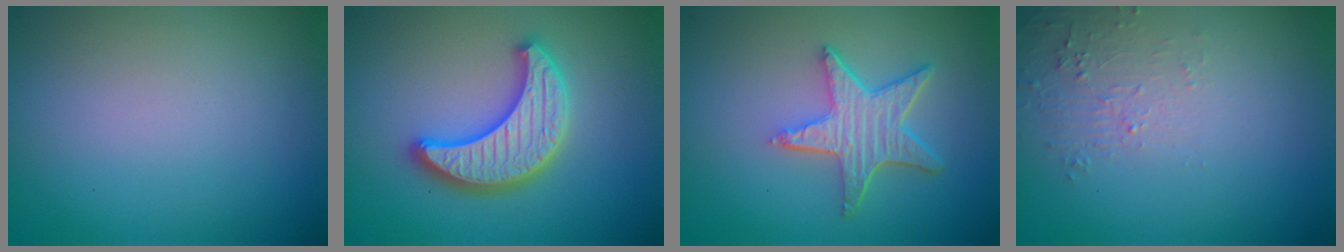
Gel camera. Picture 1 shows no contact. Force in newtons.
{"total": 5.1, "press": 5.0, "slide": 1.0}
{"total": 5.0, "press": 4.0, "slide": 3.0}
{"total": 1.6, "press": 0.4, "slide": 1.6}